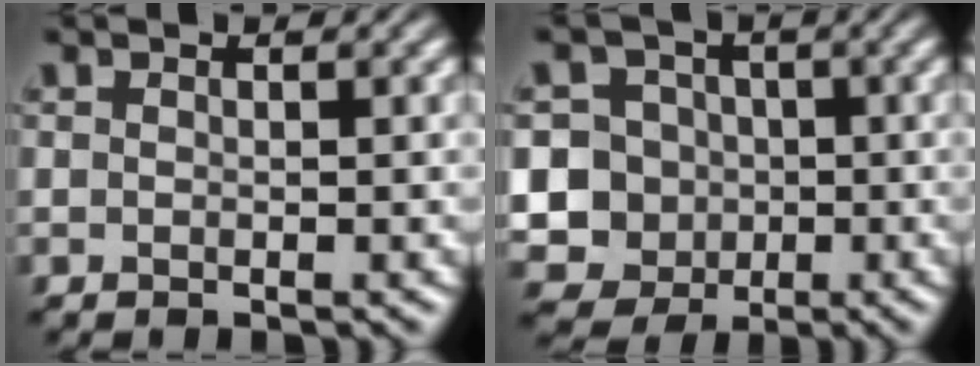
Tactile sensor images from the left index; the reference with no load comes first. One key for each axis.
{"total": 11.0, "fx": -2.6, "fy": 10.3, "fz": 2.8, "tx": -0.083, "ty": -0.004, "tz": -0.069}